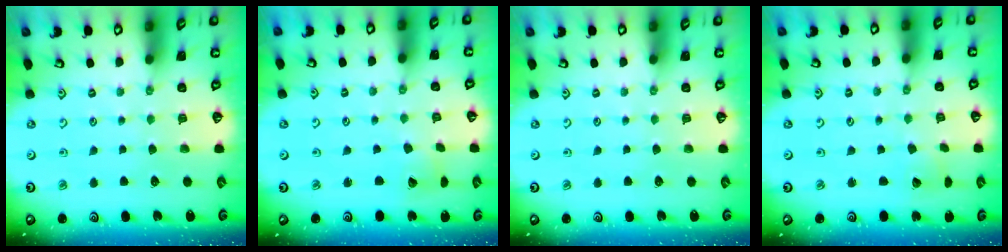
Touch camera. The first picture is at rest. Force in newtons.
{"total": 4.6, "press": 4.5, "slide": 0.5}
{"total": 0.0}
{"total": 2.6, "press": 2.5, "slide": 0.3}